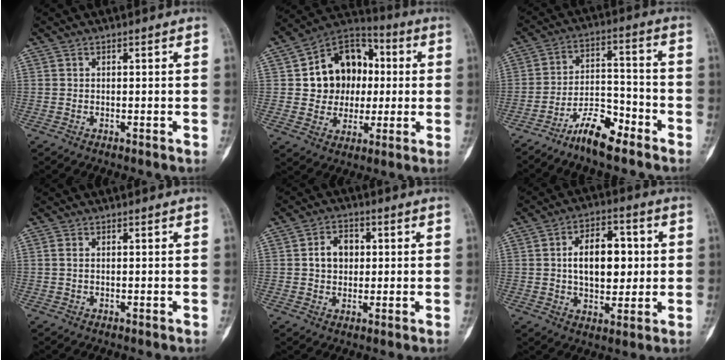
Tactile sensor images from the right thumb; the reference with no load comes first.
{"total": 15.9, "force": [1.6, 13.0, 9.0], "torque": [-0.087, 0.018, 0.027]}
{"total": 9.2, "force": [-6.9, 2.7, 5.4], "torque": [-0.089, 0.060, -0.127]}
{"total": 1.1, "force": [0.1, 0.7, 0.8], "torque": [-0.019, 0.001, 0.003]}
{"total": 6.1, "force": [0.8, 4.7, 3.8], "torque": [-0.041, 0.009, 0.011]}
{"total": 12.6, "force": [1.3, 7.6, 10.0], "torque": [-0.121, 0.008, 0.020]}